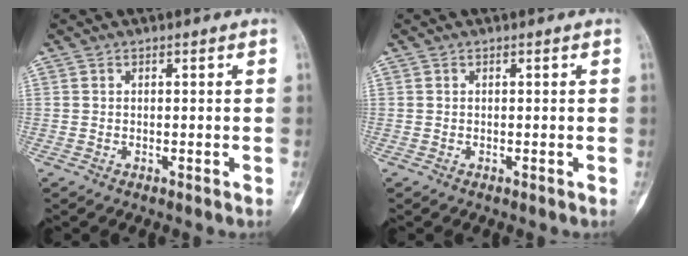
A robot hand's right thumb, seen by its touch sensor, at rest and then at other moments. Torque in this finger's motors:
{"motor_torque": [-0.01, 0.00, 0.07, -0.03, 0.01]}